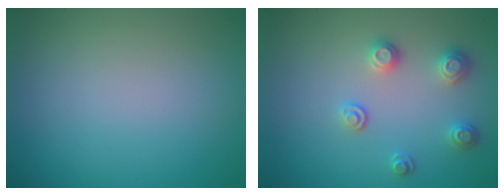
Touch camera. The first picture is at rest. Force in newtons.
{"total": 2.4, "press": 2.4, "slide": 0.4}